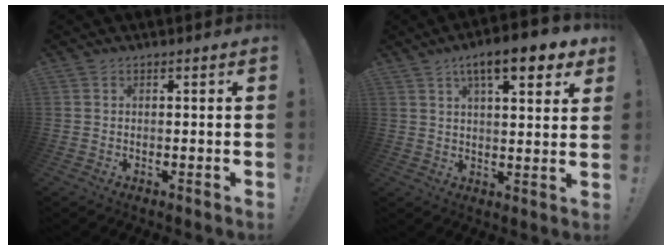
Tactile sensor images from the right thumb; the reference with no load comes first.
{"total": 11.6, "force": [6.4, 3.1, 9.2], "torque": [-0.125, -0.028, 0.100]}